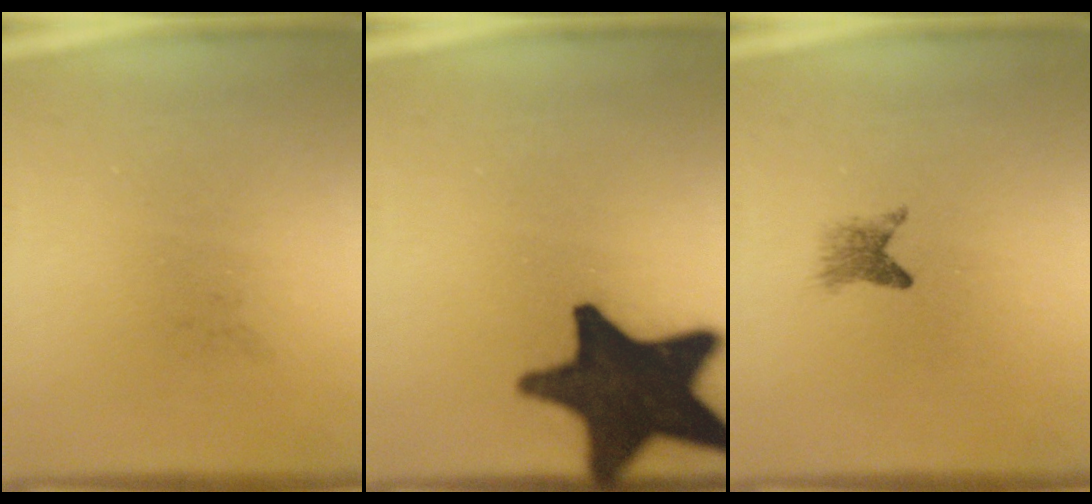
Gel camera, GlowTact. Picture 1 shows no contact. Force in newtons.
{"total": 19.8}
{"total": 2.0}